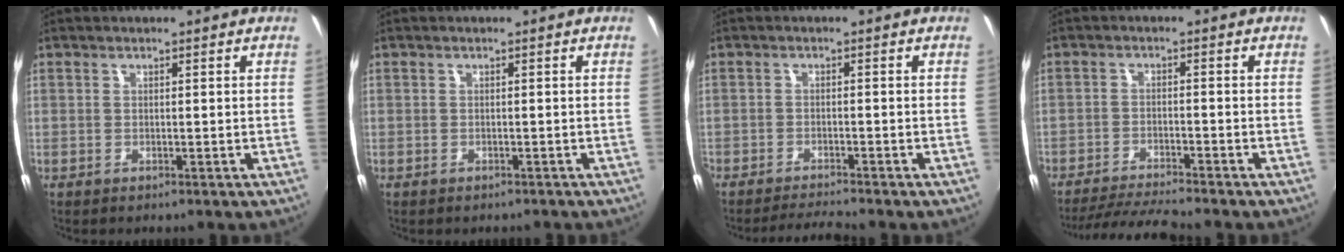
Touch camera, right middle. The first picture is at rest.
{"total": 1.0, "force": [-0.7, 0.7, 0.1], "torque": [-0.004, -0.001, -0.007]}
{"total": 4.1, "force": [-3.8, -0.7, 1.1], "torque": [-0.039, -0.006, -0.070]}
{"total": 8.6, "force": [-7.9, -0.2, 3.3], "torque": [-0.085, -0.009, -0.139]}